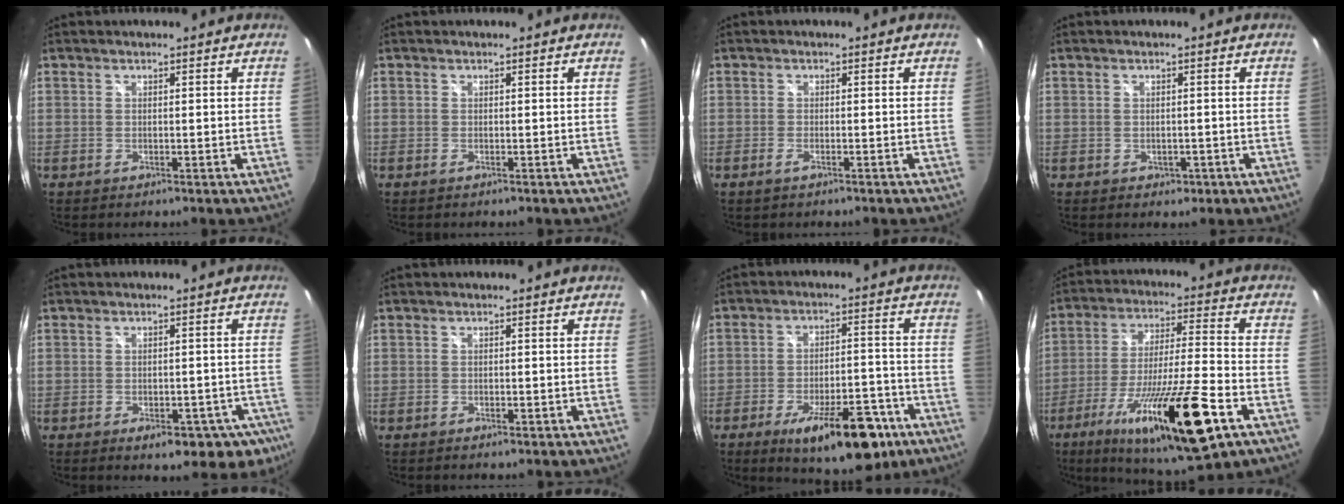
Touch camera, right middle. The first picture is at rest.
{"total": 0.0}
{"total": 1.5, "force": [-1.0, 0.4, 1.1], "torque": [-0.025, -0.002, -0.018]}
{"total": 2.2, "force": [-0.7, 1.8, 1.1], "torque": [-0.018, -0.003, -0.004]}
{"total": 11.2, "force": [-6.6, 5.9, 6.9], "torque": [-0.110, -0.012, -0.068]}
{"total": 1.2, "force": [-0.6, 0.6, 0.8], "torque": [-0.013, -0.003, -0.010]}
{"total": 17.0, "force": [-10.1, 6.2, 12.2], "torque": [-0.184, -0.006, -0.137]}
{"total": 23.6, "force": [-11.8, 3.5, 20.1], "torque": [-0.365, -0.048, -0.198]}